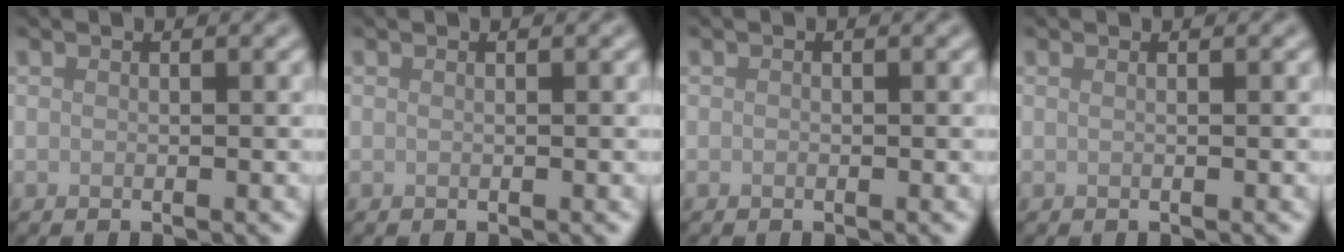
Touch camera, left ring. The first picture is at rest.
{"total": 0.0}
{"total": 0.0}
{"total": 0.7, "force": [0.2, 0.4, 0.6], "torque": [-0.004, -0.002, -0.005]}